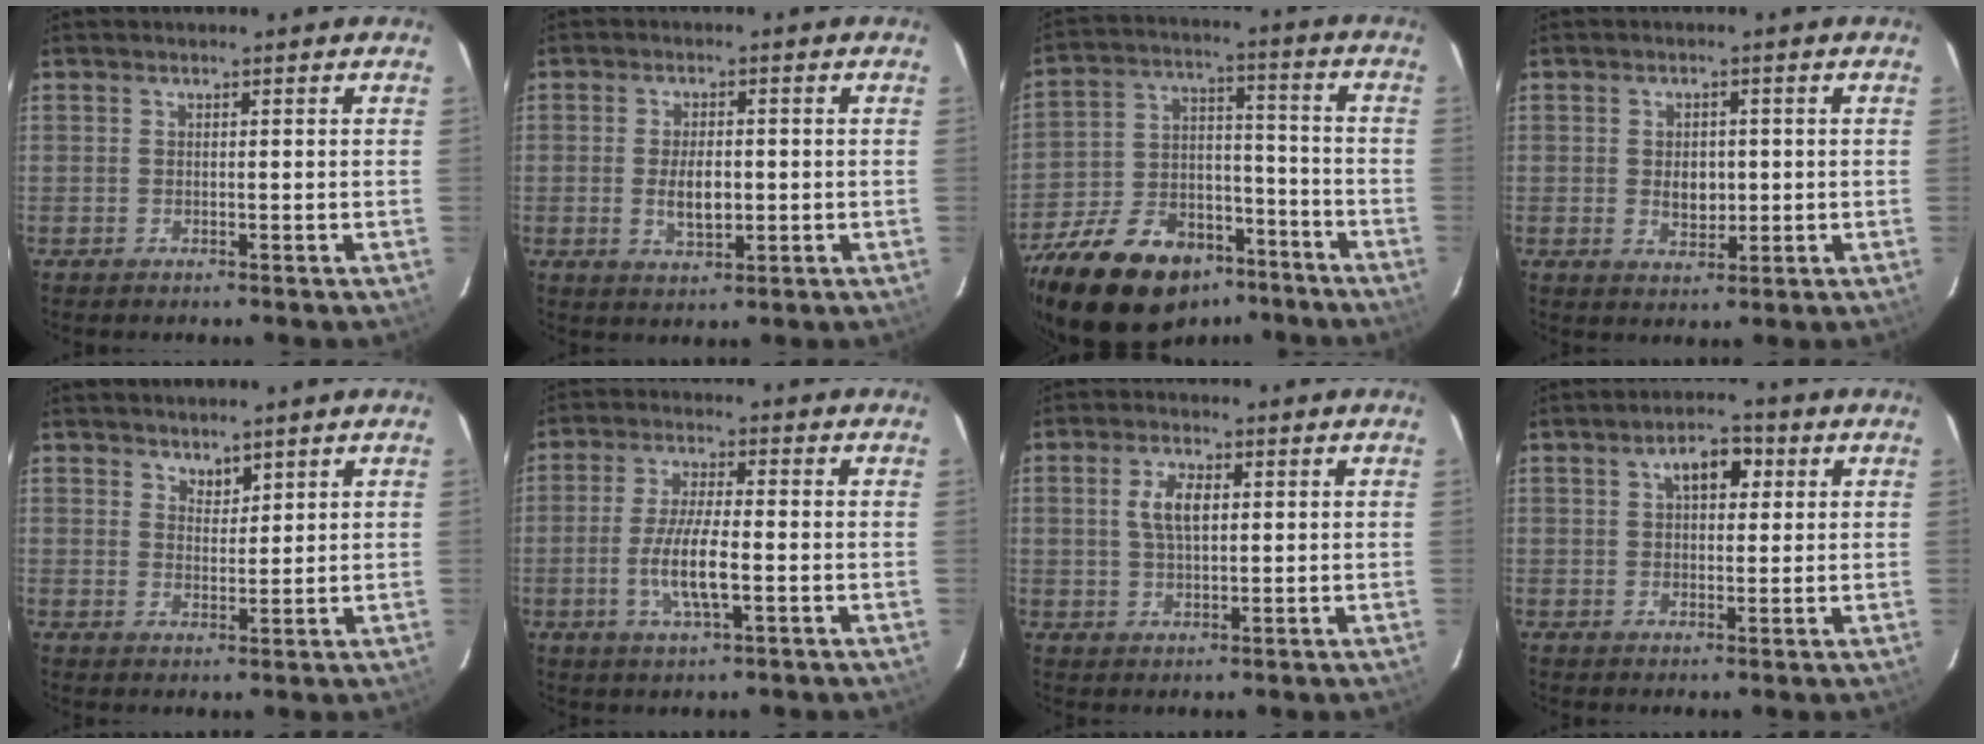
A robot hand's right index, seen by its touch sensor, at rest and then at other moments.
{"total": 5.4, "force": [-0.6, 2.6, 4.7], "torque": [-0.090, -0.004, -0.007]}
{"total": 25.5, "force": [-17.3, 13.8, 12.7], "torque": [-0.279, 0.018, -0.260]}
{"total": 4.3, "force": [-0.1, 3.0, 3.0], "torque": [-0.050, 0.000, 0.003]}
{"total": 2.6, "force": [2.2, 1.1, 0.8], "torque": [-0.008, 0.001, 0.040]}
{"total": 8.3, "force": [-2.0, 1.8, 7.9], "torque": [-0.157, -0.005, -0.040]}
{"total": 5.2, "force": [1.2, 2.5, 4.4], "torque": [-0.082, 0.007, 0.024]}
{"total": 5.6, "force": [2.0, 3.2, 4.1], "torque": [-0.065, 0.021, 0.033]}